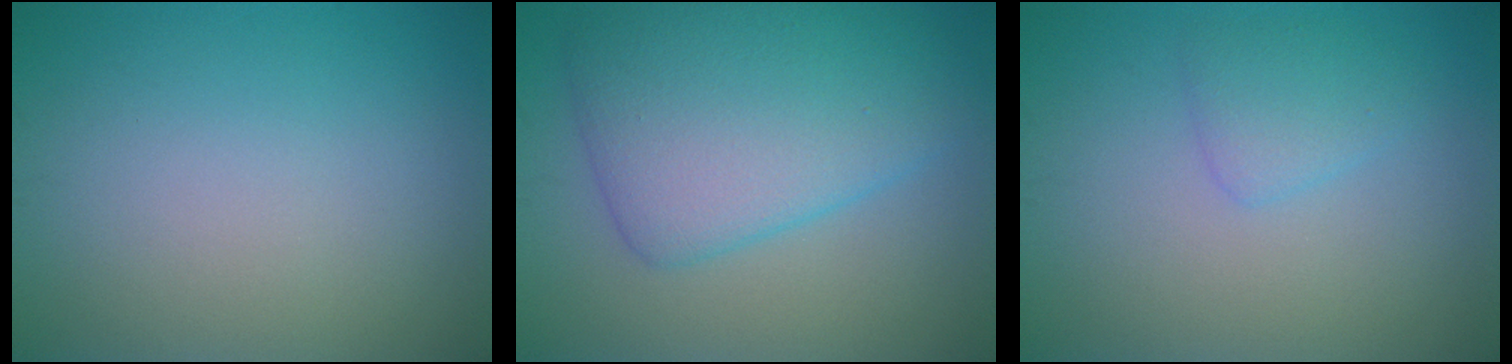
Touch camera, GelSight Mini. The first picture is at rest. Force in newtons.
{"total": 8.0, "press": 8.0, "slide": 0.1}
{"total": 1.8, "press": 1.8, "slide": 0.1}